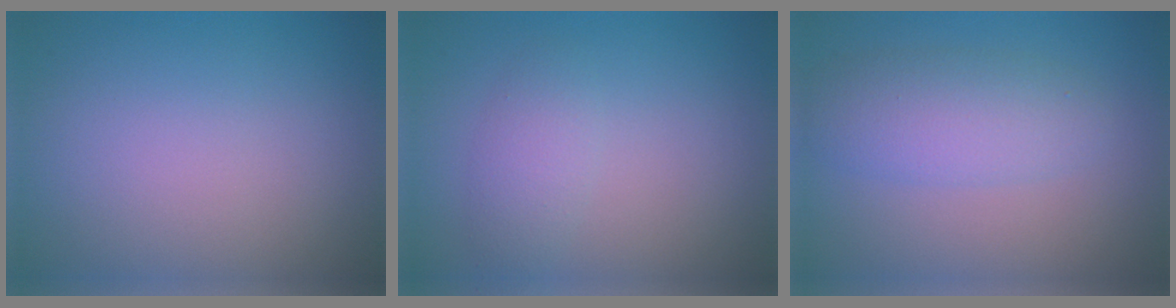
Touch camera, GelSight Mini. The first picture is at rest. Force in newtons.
{"total": 2.0, "press": 2.0, "slide": 0.1}
{"total": 4.1, "press": 4.1, "slide": 0.0}